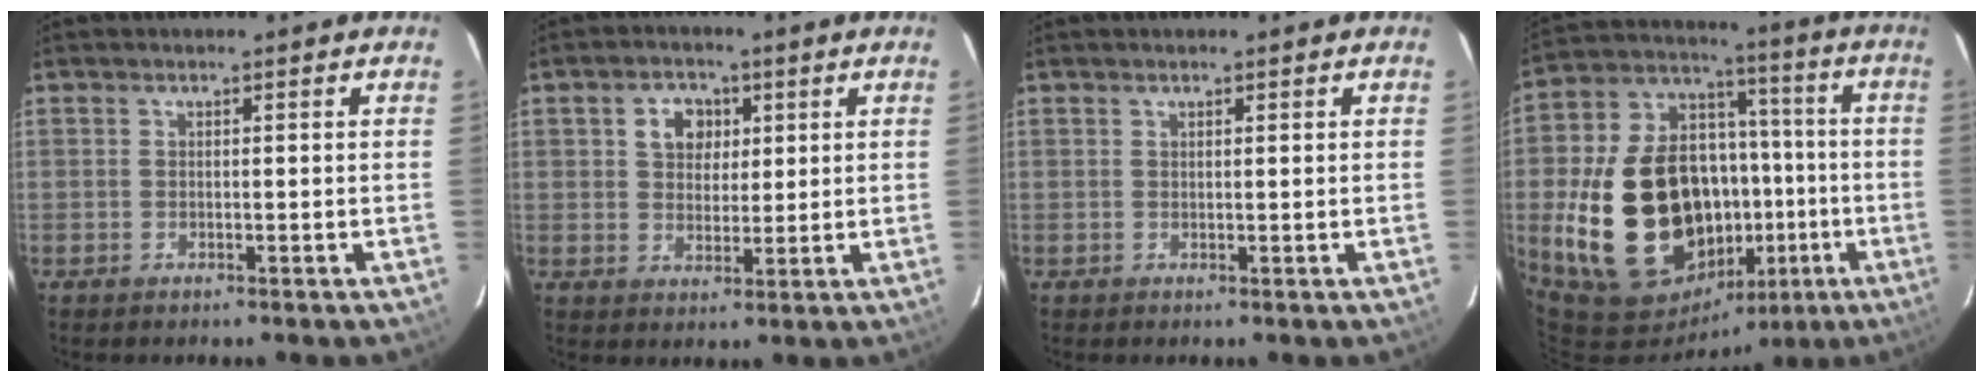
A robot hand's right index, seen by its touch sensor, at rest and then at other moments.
{"total": 5.8, "force": [2.0, 4.7, 2.8], "torque": [-0.045, 0.016, 0.038]}
{"total": 0.7, "force": [0.6, 0.1, 0.3], "torque": [-0.007, 0.001, 0.011]}
{"total": 28.9, "force": [-6.8, 19.1, 20.6], "torque": [-0.394, 0.031, -0.080]}